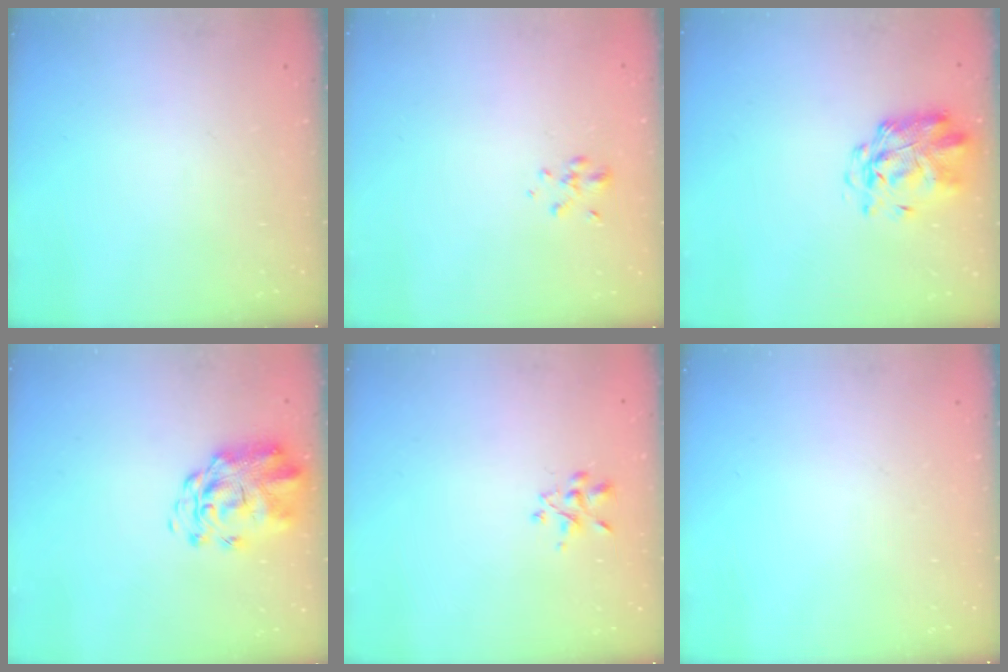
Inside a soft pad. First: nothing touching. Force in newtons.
{"total": 2.6, "press": 2.5, "slide": 0.9}
{"total": 2.8, "press": 2.7, "slide": 0.8}
{"total": 3.9, "press": 3.6, "slide": 1.5}
{"total": 2.4, "press": 2.2, "slide": 0.9}
{"total": 0.0}